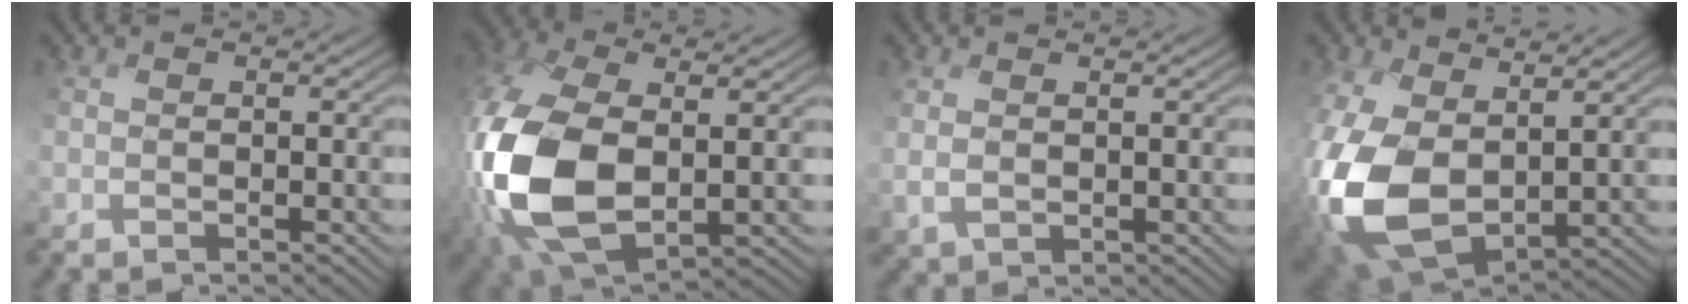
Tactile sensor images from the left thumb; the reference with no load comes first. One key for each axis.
{"total": 16.6, "fx": -1.3, "fy": 9.7, "fz": 13.4, "tx": -0.349, "ty": -0.027, "tz": -0.013}
{"total": 2.0, "fx": 0.9, "fy": 1.2, "fz": 1.3, "tx": -0.037, "ty": -0.002, "tz": 0.021}
{"total": 14.1, "fx": 0.5, "fy": 9.2, "fz": 10.7, "tx": -0.296, "ty": -0.025, "tz": 0.008}